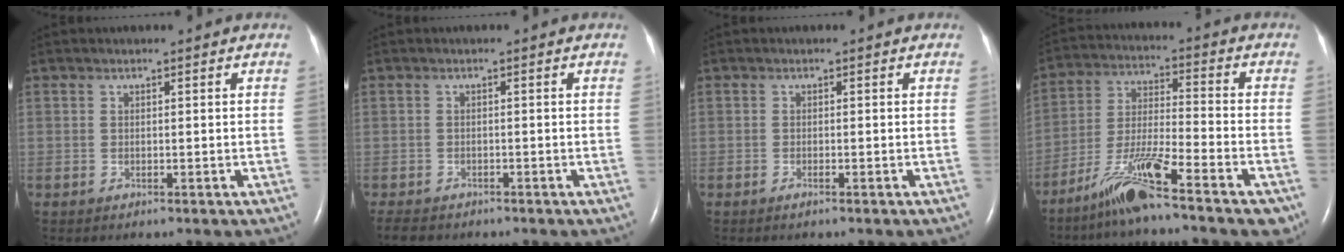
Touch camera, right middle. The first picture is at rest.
{"total": 3.9, "force": [-3.3, 1.5, 1.4], "torque": [-0.026, -0.007, -0.047]}
{"total": 0.8, "force": [-0.6, 0.0, 0.6], "torque": [-0.016, -0.002, -0.010]}
{"total": 13.4, "force": [-9.1, 1.0, 9.7], "torque": [-0.176, -0.018, -0.163]}